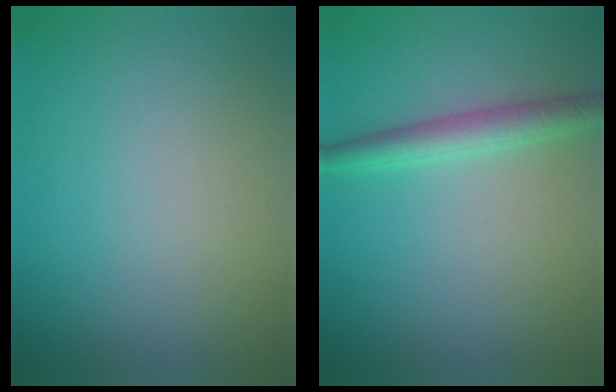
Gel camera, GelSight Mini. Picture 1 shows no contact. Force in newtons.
{"total": 2.8, "press": 2.8, "slide": 0.1}